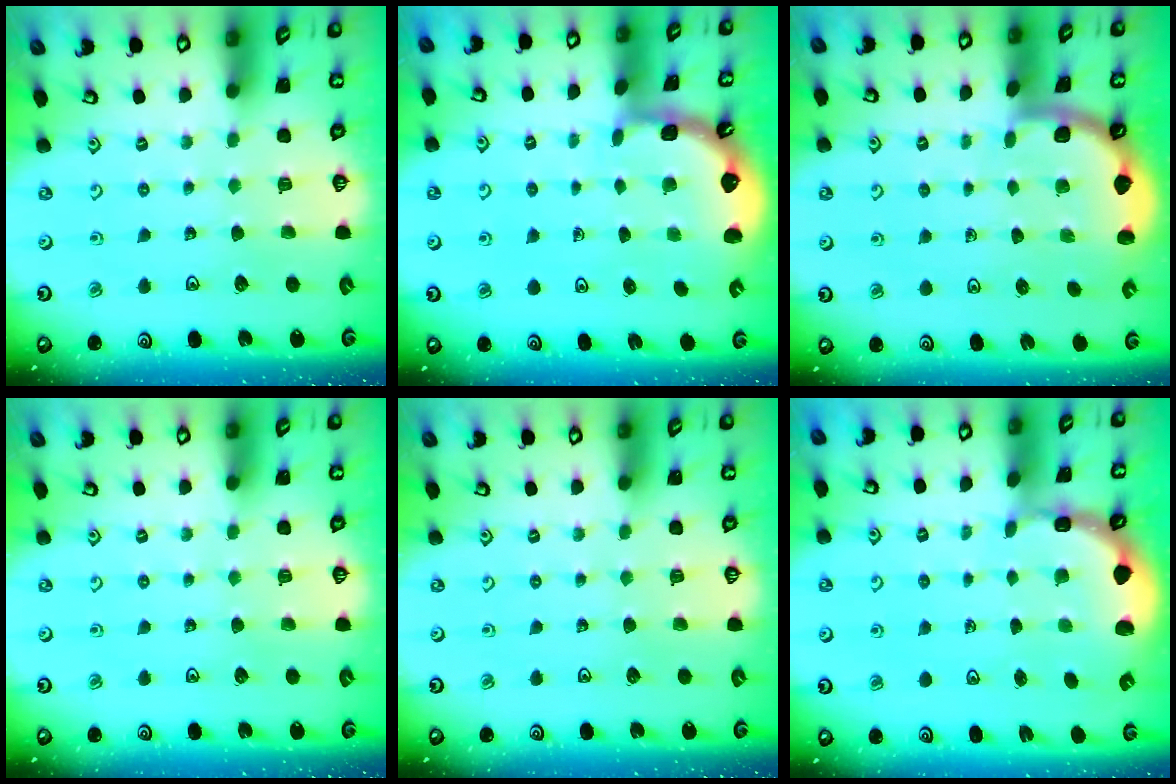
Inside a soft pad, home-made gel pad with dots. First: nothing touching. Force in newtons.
{"total": 1.7, "press": 1.7, "slide": 0.2}
{"total": 1.9, "press": 1.9, "slide": 0.0}
{"total": 0.0}
{"total": 0.0}
{"total": 2.6, "press": 2.4, "slide": 0.9}